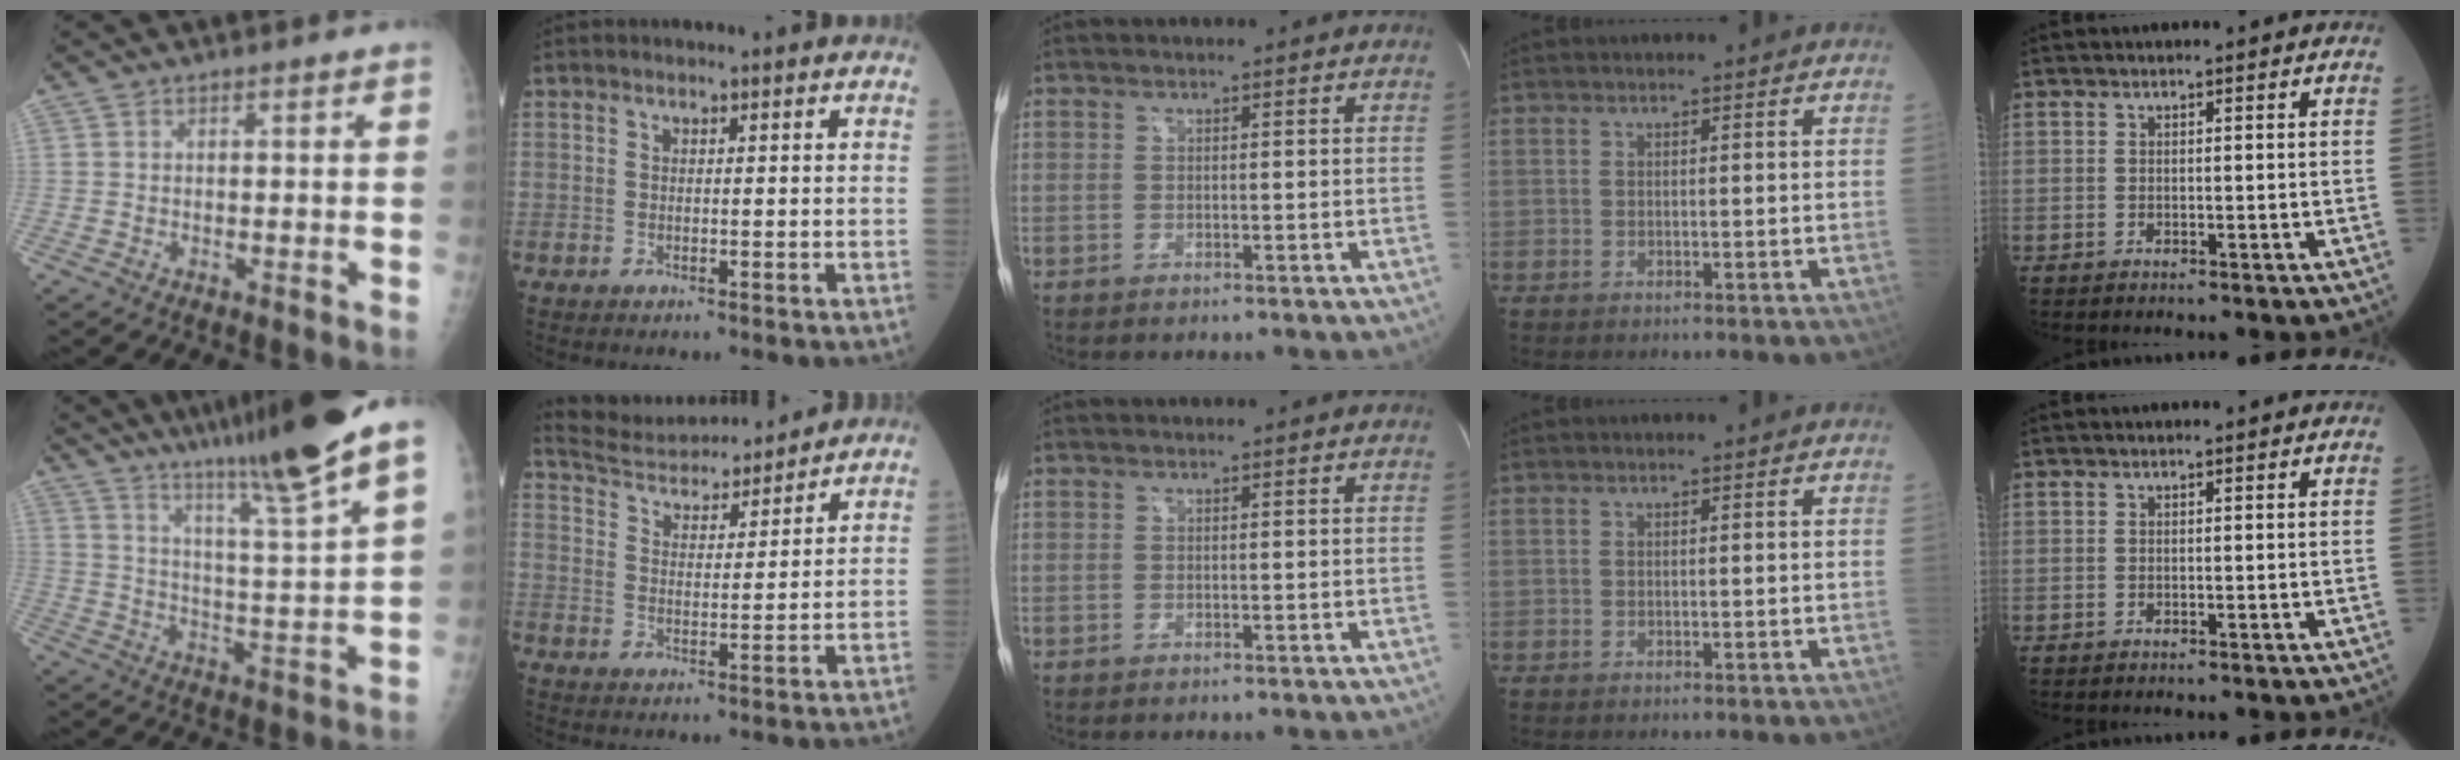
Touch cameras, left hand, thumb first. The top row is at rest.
{"thumb": {"total": 19.8, "force": [14.1, 0.3, 13.8], "torque": [-0.208, -0.062, 0.216]}, "index": {"total": 12.8, "force": [12.3, 2.0, 2.7], "torque": [-0.049, 0.014, 0.199]}}